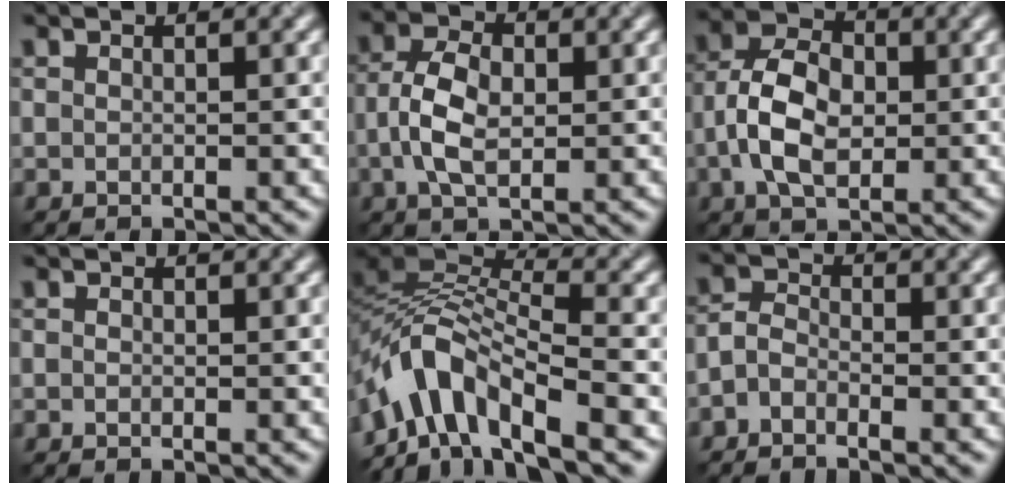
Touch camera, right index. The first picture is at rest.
{"total": 4.7, "force": [-0.5, 2.8, 3.8], "torque": [-0.083, 0.000, -0.014]}
{"total": 6.3, "force": [-0.7, 4.1, 4.7], "torque": [-0.097, 0.001, -0.020]}
{"total": 0.0}
{"total": 8.1, "force": [-5.1, 3.1, 5.4], "torque": [-0.089, 0.009, -0.109]}
{"total": 2.0, "force": [-1.3, 0.9, 1.1], "torque": [-0.024, 0.002, -0.037]}